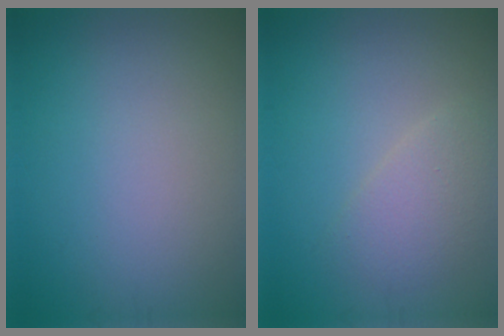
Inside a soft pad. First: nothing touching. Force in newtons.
{"total": 2.4, "press": 2.3, "slide": 0.2}